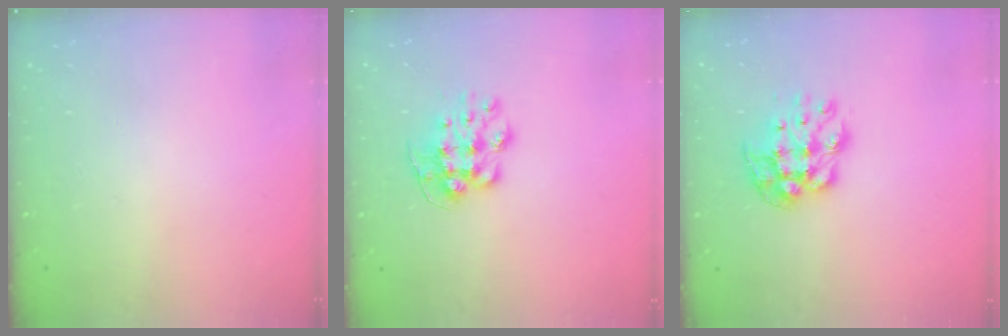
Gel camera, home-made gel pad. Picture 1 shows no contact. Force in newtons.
{"total": 9.8, "press": 9.7, "slide": 0.5}
{"total": 10.8, "press": 10.8, "slide": 0.7}